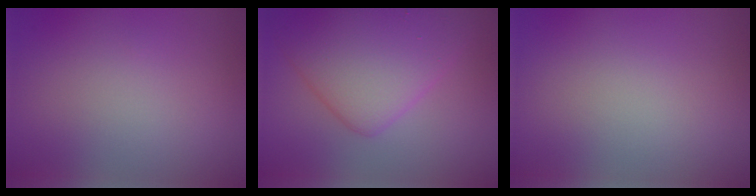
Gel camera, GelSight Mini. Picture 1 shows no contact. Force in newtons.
{"total": 7.5, "press": 7.5, "slide": 0.2}
{"total": 0.0}